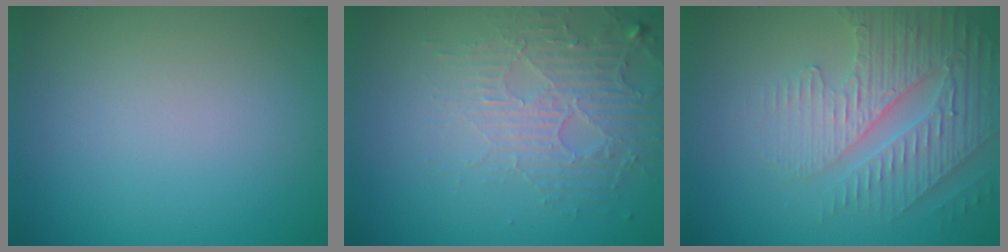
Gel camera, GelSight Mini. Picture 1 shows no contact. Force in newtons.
{"total": 4.0, "press": 2.9, "slide": 2.8}
{"total": 4.3, "press": 4.1, "slide": 1.4}